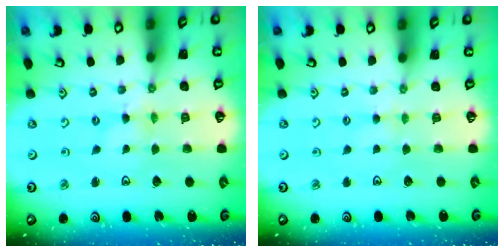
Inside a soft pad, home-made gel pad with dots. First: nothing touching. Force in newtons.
{"total": 1.5, "press": 1.5, "slide": 0.3}